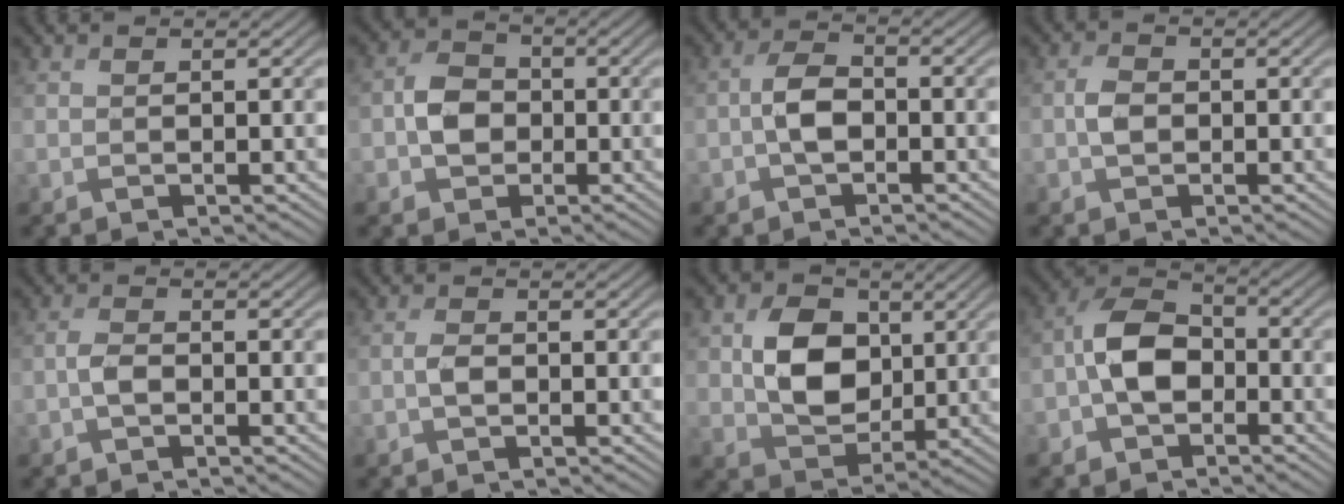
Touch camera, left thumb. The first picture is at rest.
{"total": 4.4, "force": [-1.0, 3.6, 2.2], "torque": [-0.038, 0.003, -0.025]}
{"total": 4.0, "force": [-1.2, 2.3, 3.0], "torque": [-0.061, 0.008, -0.030]}
{"total": 2.3, "force": [-0.5, 1.6, 1.5], "torque": [-0.034, 0.003, -0.015]}
{"total": 2.0, "force": [-1.0, 0.9, 1.5], "torque": [-0.031, 0.005, -0.024]}
{"total": 1.7, "force": [-0.6, 0.9, 1.3], "torque": [-0.025, 0.004, -0.015]}
{"total": 7.8, "force": [1.2, 6.0, 4.8], "torque": [-0.103, 0.001, 0.021]}
{"total": 6.9, "force": [-2.1, 4.6, 4.7], "torque": [-0.094, 0.012, -0.056]}